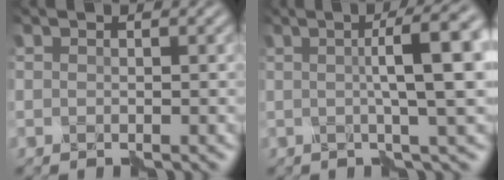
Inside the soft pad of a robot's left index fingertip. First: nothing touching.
{"total": 8.1, "force": [1.7, 1.6, 7.8], "torque": [-0.077, 0.019, 0.021]}